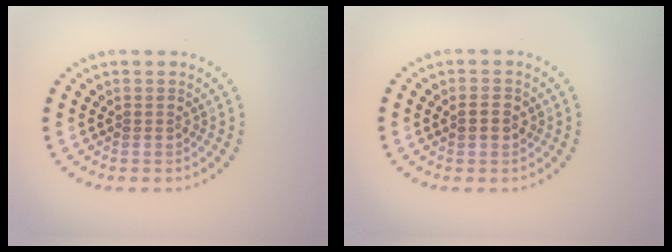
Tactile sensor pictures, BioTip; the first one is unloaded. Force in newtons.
{"total": 1.4, "press": 1.4, "slide": 0.3}